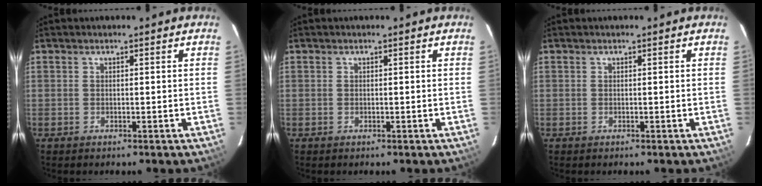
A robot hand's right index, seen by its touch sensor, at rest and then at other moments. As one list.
[{"total": 0.0}, {"total": 0.0}]